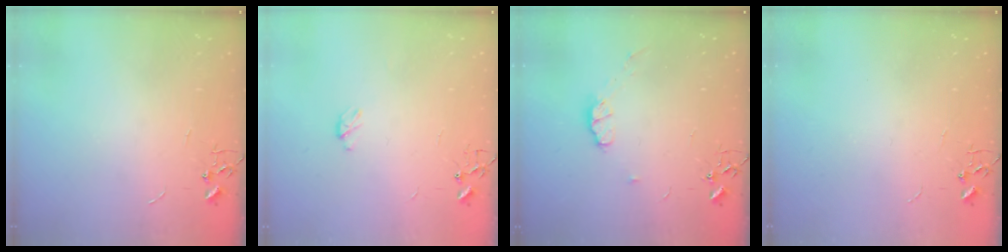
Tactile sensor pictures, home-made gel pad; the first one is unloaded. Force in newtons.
{"total": 3.3, "press": 3.3, "slide": 0.5}
{"total": 5.8, "press": 5.7, "slide": 0.9}
{"total": 0.0}